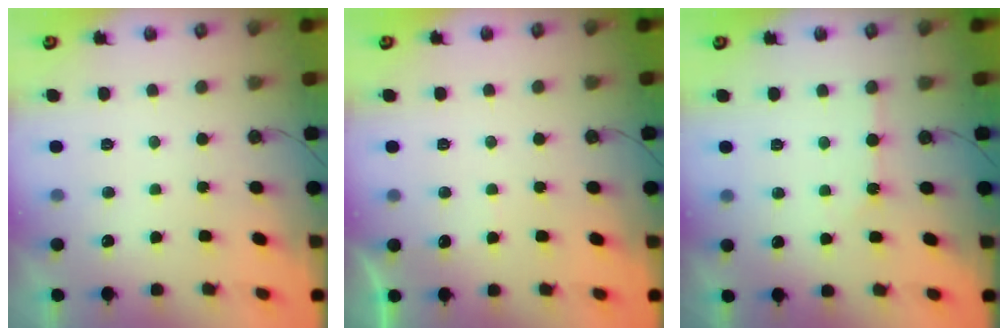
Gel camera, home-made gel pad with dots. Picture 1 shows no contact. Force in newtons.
{"total": 2.1, "press": 2.1, "slide": 0.4}
{"total": 1.8, "press": 1.7, "slide": 0.4}